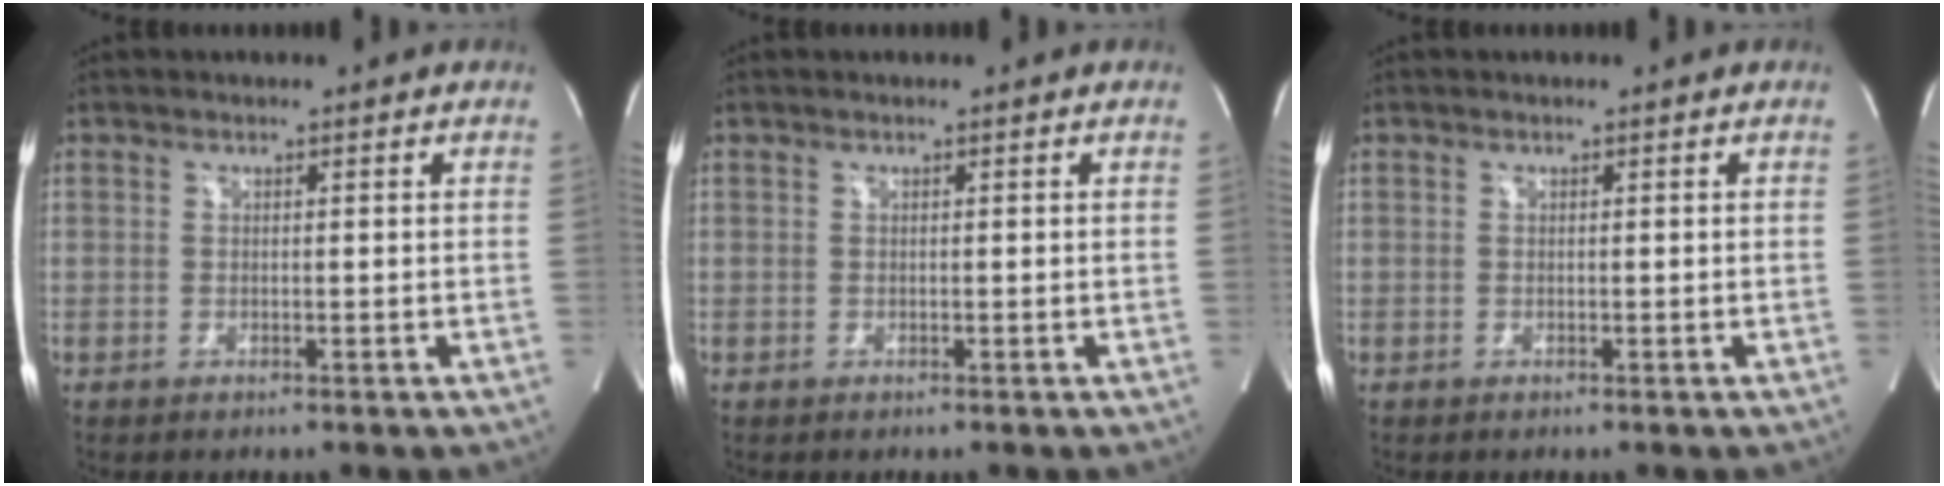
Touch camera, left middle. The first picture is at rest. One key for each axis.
{"total": 0.0}
{"total": 0.0}